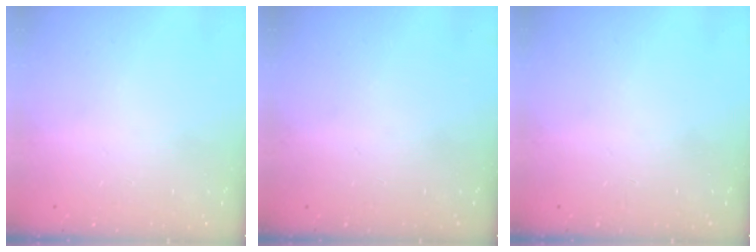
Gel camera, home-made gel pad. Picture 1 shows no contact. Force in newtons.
{"total": 0.0}
{"total": 0.0}